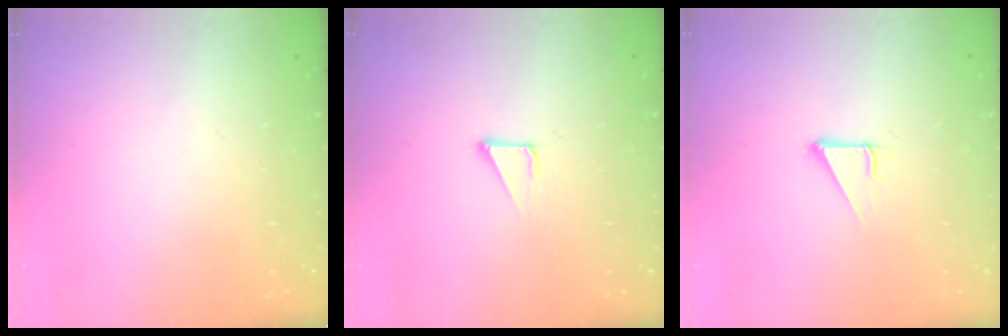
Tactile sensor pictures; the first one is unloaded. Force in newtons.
{"total": 2.4, "press": 2.4, "slide": 0.1}
{"total": 2.8, "press": 2.8, "slide": 0.1}